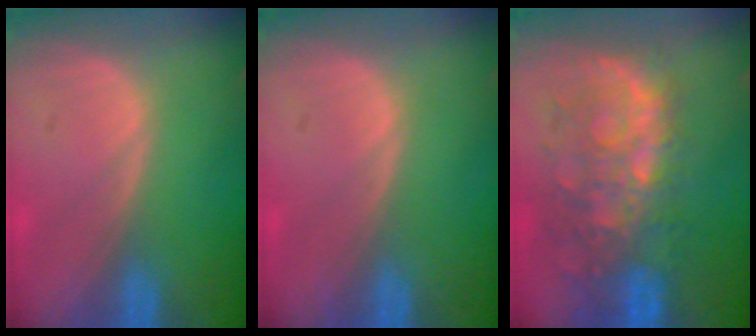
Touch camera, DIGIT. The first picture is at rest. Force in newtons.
{"total": 0.0}
{"total": 10.4, "press": 9.3, "slide": 4.7}